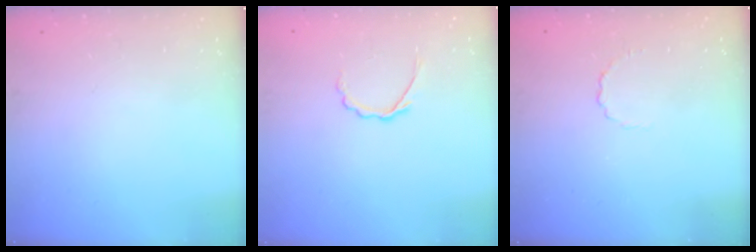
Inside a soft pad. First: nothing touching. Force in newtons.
{"total": 3.1, "press": 2.9, "slide": 1.0}
{"total": 2.6, "press": 2.4, "slide": 1.0}